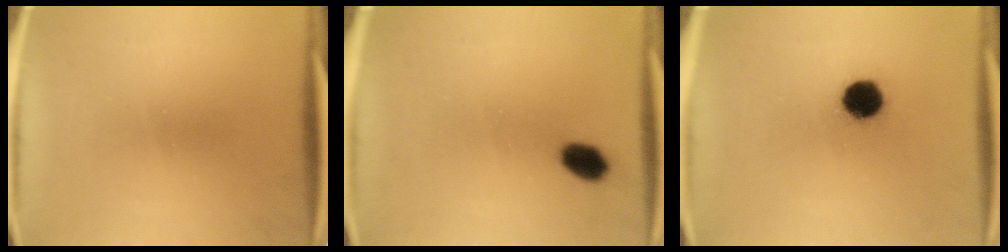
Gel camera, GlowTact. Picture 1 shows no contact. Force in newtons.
{"total": 4.6}
{"total": 7.6}